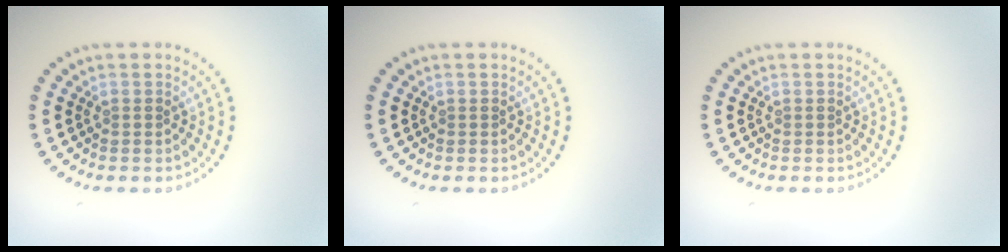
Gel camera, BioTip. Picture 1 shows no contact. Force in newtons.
{"total": 0.0}
{"total": 0.0}